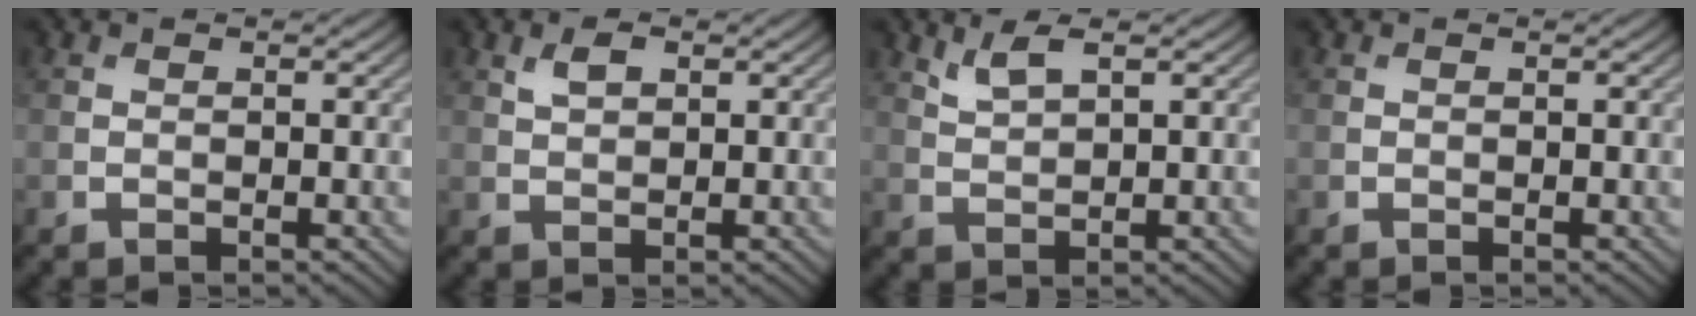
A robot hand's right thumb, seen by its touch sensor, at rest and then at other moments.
{"total": 2.2, "force": [1.1, 1.1, 1.6], "torque": [-0.034, 0.002, 0.022]}
{"total": 3.0, "force": [2.1, 0.8, 2.1], "torque": [-0.051, 0.001, 0.048]}
{"total": 0.0}